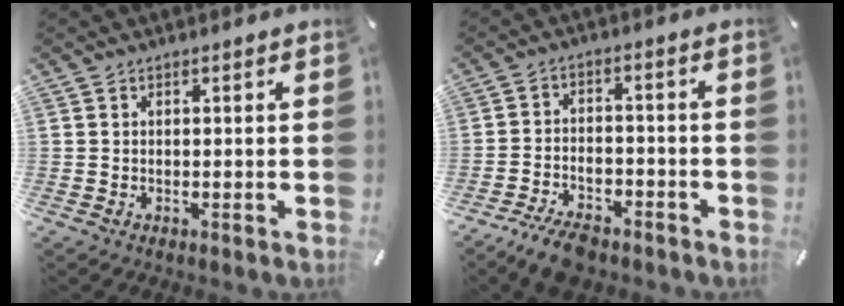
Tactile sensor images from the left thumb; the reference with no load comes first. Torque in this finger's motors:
{"motor_torque": [-0.56, 0.68, 0.08, 0.31, 0.02]}